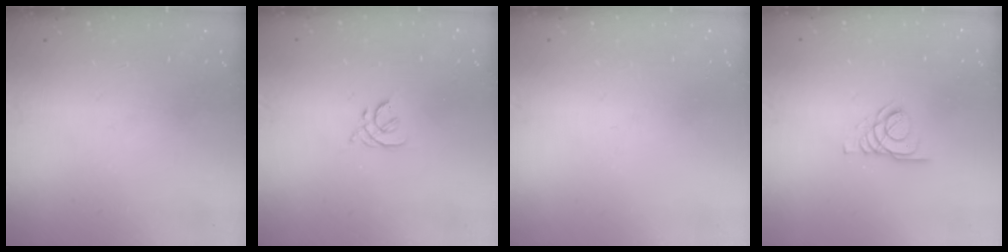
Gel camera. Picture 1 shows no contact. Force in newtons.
{"total": 2.0, "press": 1.9, "slide": 0.6}
{"total": 1.8, "press": 1.6, "slide": 0.6}
{"total": 2.8, "press": 2.8, "slide": 0.3}